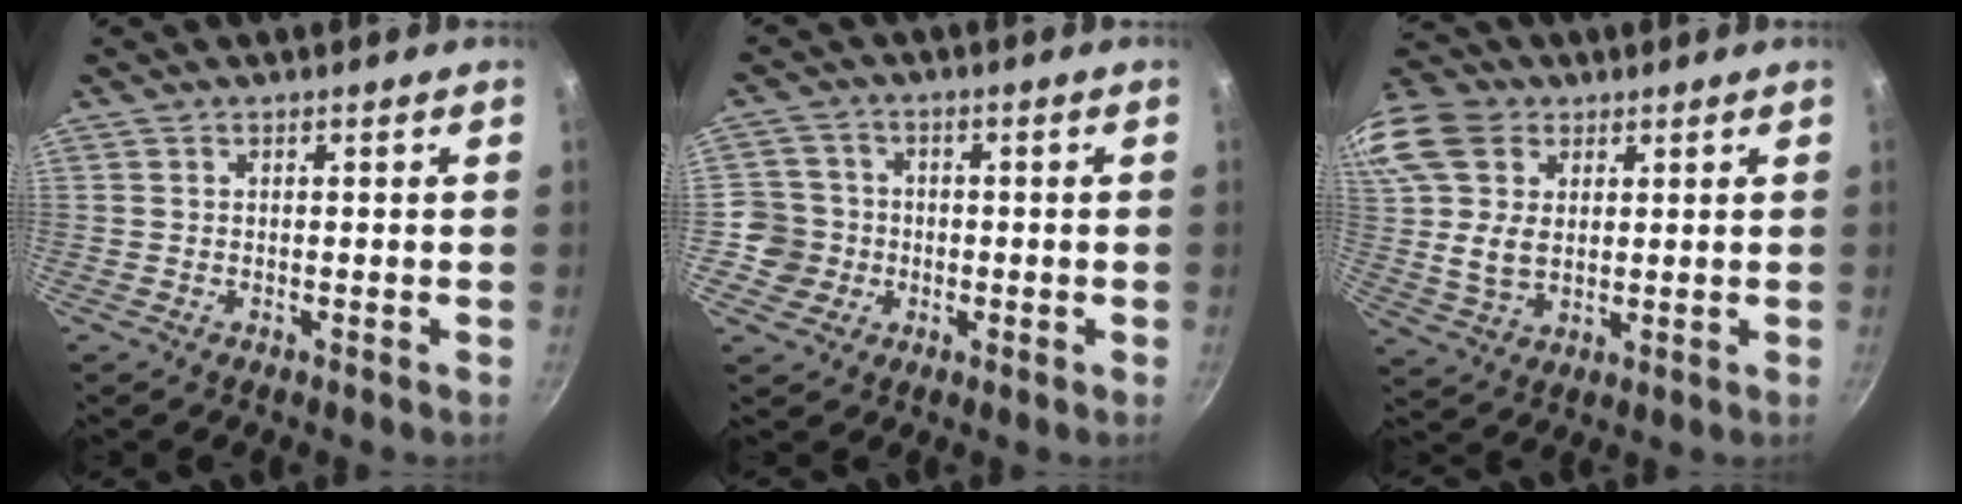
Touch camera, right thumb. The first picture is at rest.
{"total": 6.5, "force": [-1.4, 6.3, 0.9], "torque": [0.025, 0.021, -0.034]}
{"total": 19.4, "force": [6.2, 14.3, 11.5], "torque": [-0.243, 0.014, 0.116]}